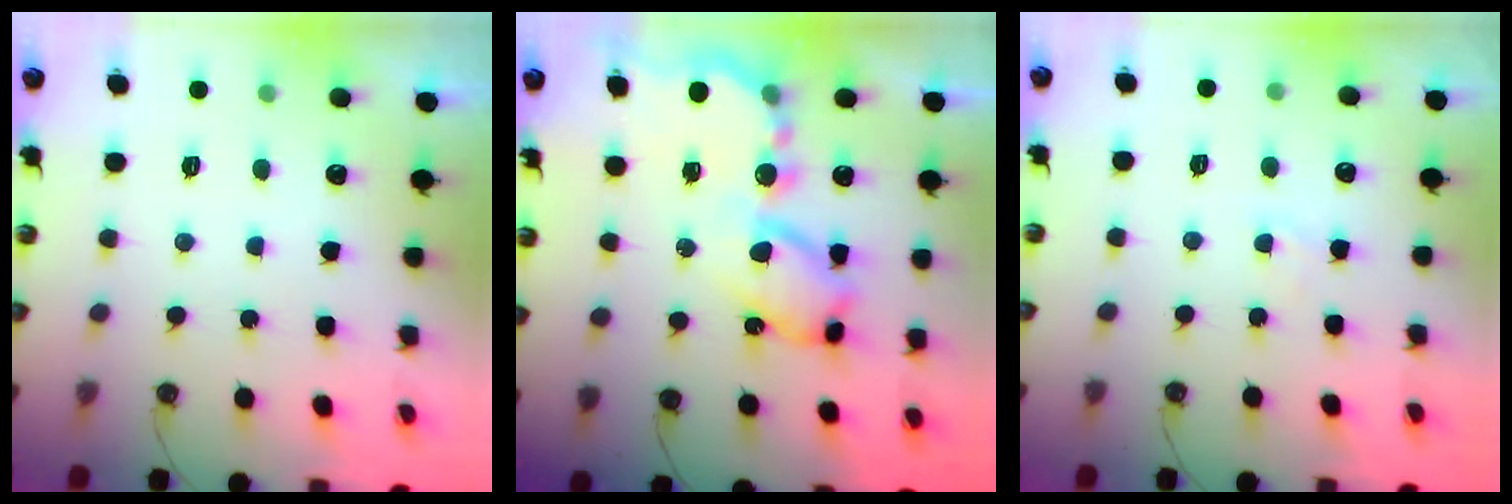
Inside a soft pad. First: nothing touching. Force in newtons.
{"total": 13.0, "press": 13.0, "slide": 0.9}
{"total": 2.7, "press": 2.7, "slide": 0.4}